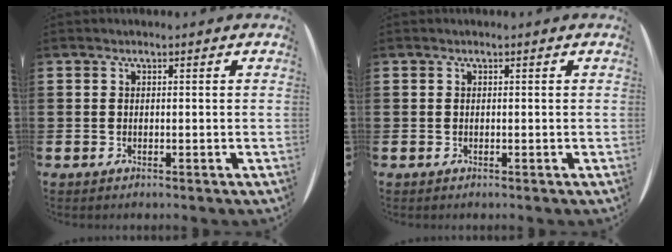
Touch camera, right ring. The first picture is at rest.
{"total": 0.0}